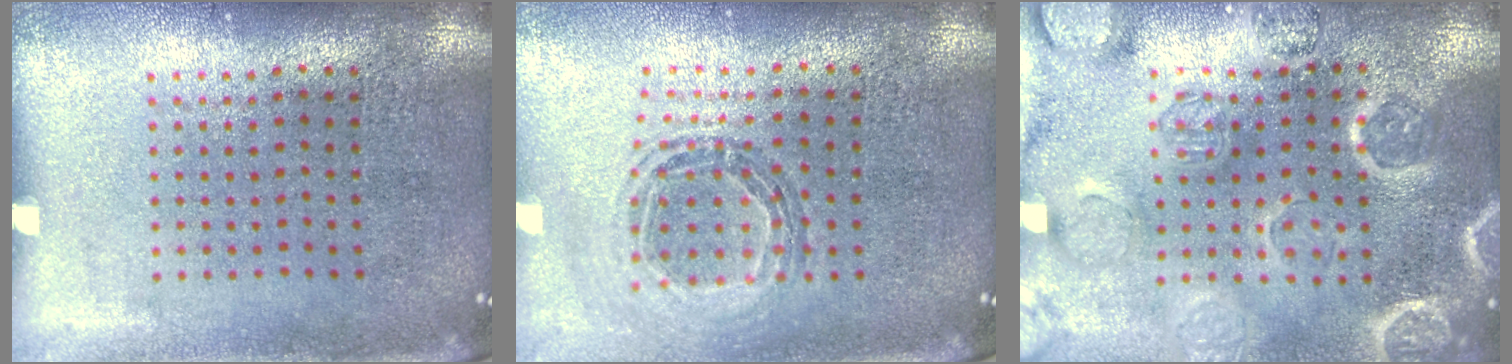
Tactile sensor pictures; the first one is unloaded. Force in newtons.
{"total": 0.8, "press": 0.8, "slide": 0.1}
{"total": 3.5, "press": 3.4, "slide": 0.9}